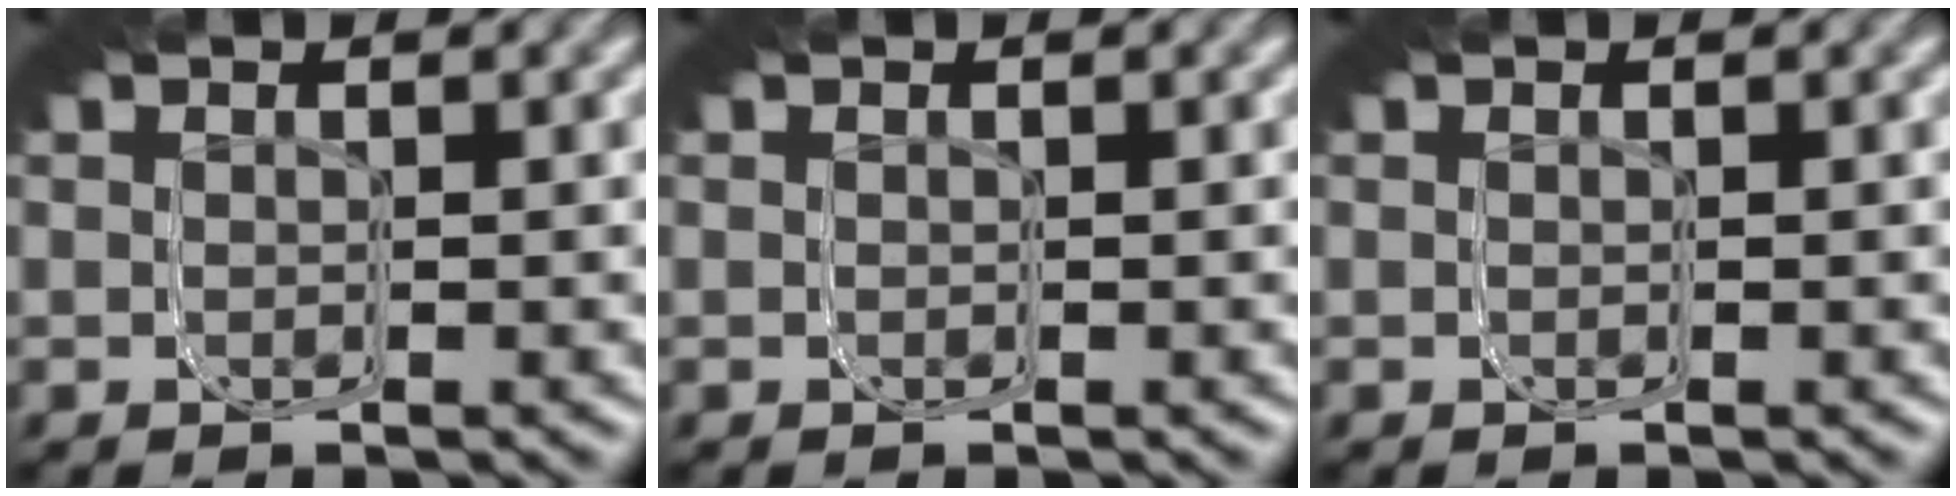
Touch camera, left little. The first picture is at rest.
{"total": 0.0}
{"total": 0.0}